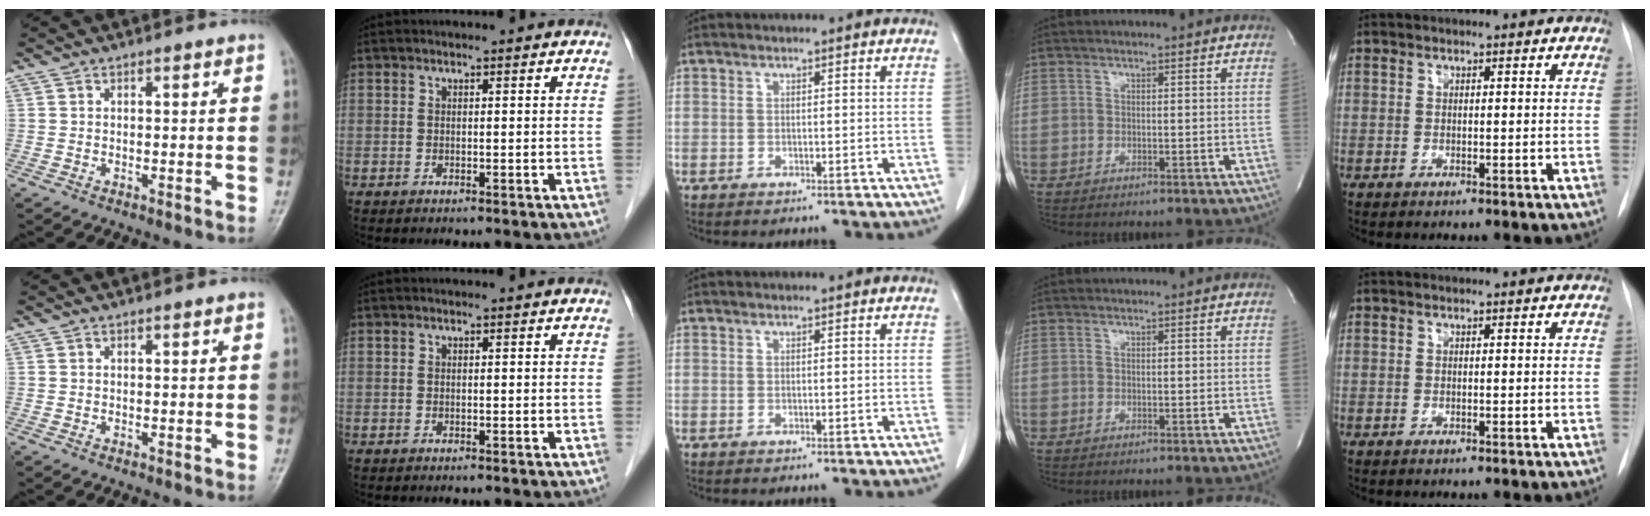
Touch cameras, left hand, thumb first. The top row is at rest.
{}